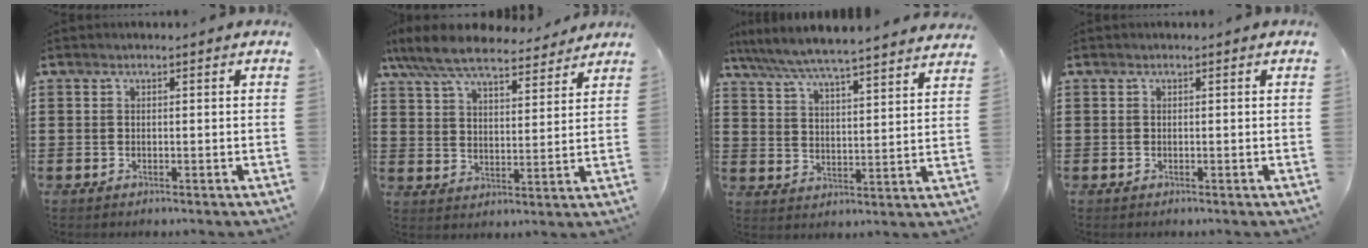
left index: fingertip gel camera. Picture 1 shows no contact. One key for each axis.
{"total": 8.5, "fx": 7.7, "fy": 1.6, "fz": 3.3, "tx": -0.097, "ty": -0.036, "tz": 0.139}
{"total": 6.2, "fx": 6.0, "fy": -0.1, "fz": 1.8, "tx": -0.062, "ty": -0.038, "tz": 0.102}
{"total": 0.0}